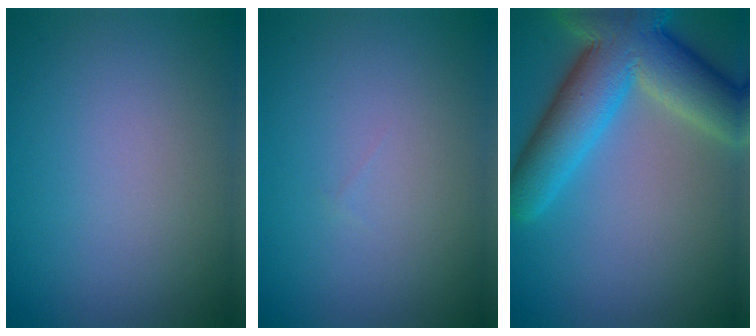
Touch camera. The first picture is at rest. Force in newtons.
{"total": 0.0}
{"total": 10.2, "press": 10.2, "slide": 0.6}